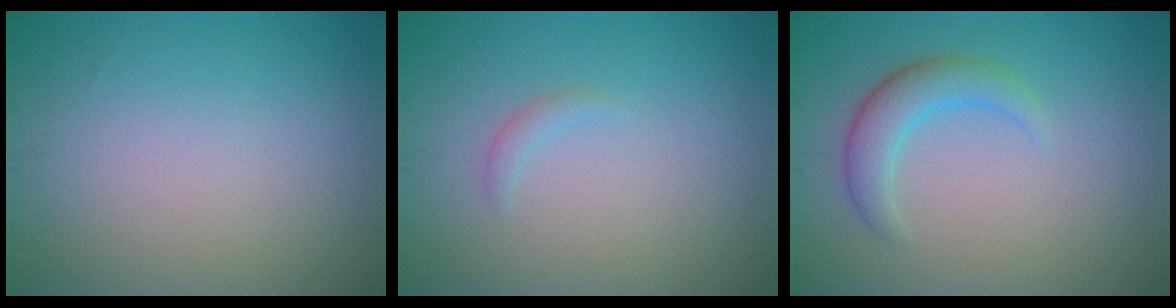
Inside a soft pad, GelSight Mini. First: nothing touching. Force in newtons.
{"total": 0.8, "press": 0.8, "slide": 0.1}
{"total": 2.9, "press": 2.9, "slide": 0.1}